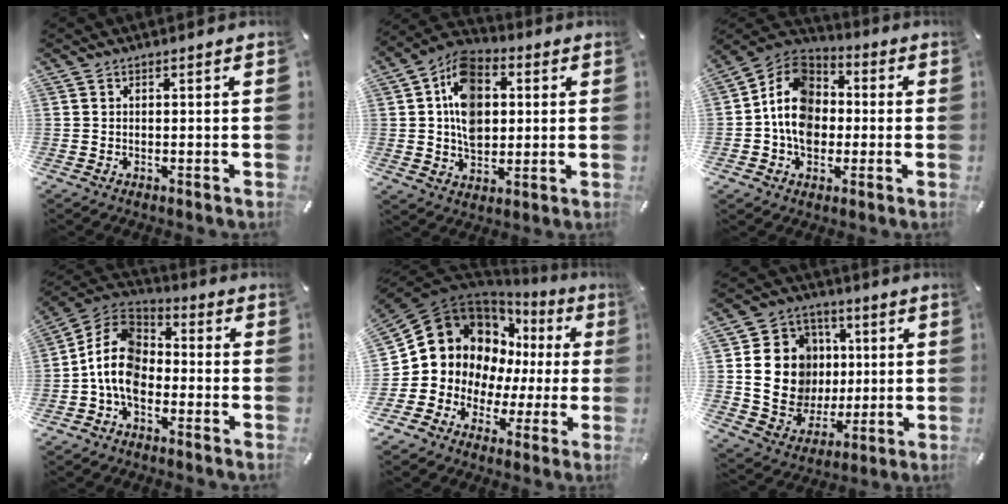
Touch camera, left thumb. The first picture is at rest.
{"total": 13.4, "force": [2.3, 10.1, 8.5], "torque": [-0.141, 0.006, 0.042]}
{"total": 13.0, "force": [-1.9, 10.8, 7.0], "torque": [-0.150, 0.018, -0.038]}
{"total": 11.9, "force": [-3.9, 8.3, 7.6], "torque": [-0.181, 0.015, -0.079]}
{"total": 13.7, "force": [4.2, 12.4, 4.3], "torque": [-0.087, -0.053, 0.097]}
{"total": 16.7, "force": [2.0, 14.9, 7.2], "torque": [-0.127, -0.003, 0.049]}